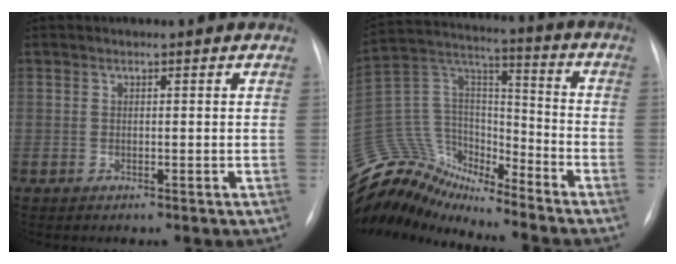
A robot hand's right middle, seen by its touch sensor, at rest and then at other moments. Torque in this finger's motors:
{"motor_torque": [0.16, -0.30, 0.00, -0.13]}